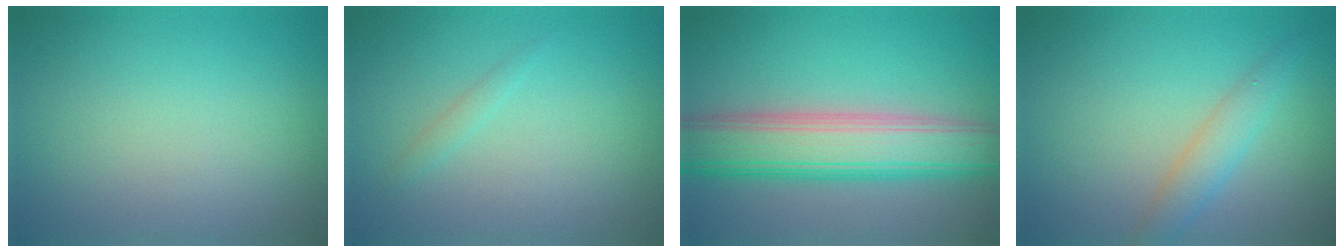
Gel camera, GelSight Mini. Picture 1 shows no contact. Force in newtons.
{"total": 0.9, "press": 0.9, "slide": 0.1}
{"total": 7.9, "press": 7.9, "slide": 0.2}
{"total": 2.3, "press": 2.3, "slide": 0.0}